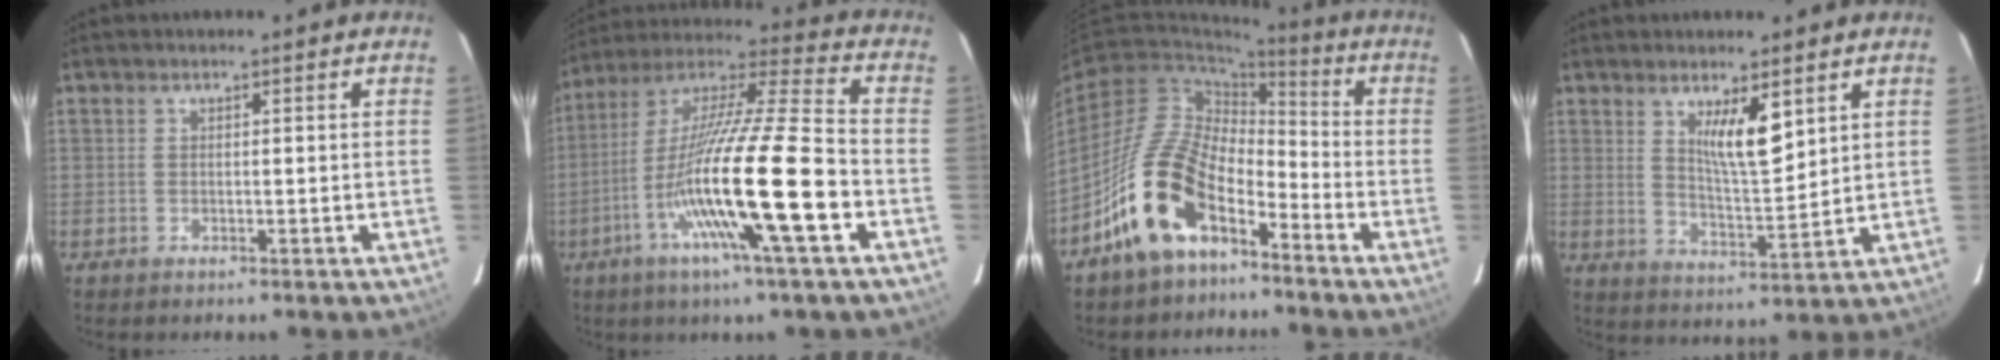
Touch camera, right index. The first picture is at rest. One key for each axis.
{"total": 20.1, "fx": -6.4, "fy": 0.0, "fz": 19.1, "tx": -0.366, "ty": -0.017, "tz": -0.122}
{"total": 12.3, "fx": -7.4, "fy": 5.6, "fz": 8.1, "tx": -0.174, "ty": 0.013, "tz": -0.141}
{"total": 6.9, "fx": 3.5, "fy": 1.2, "fz": 5.9, "tx": -0.103, "ty": -0.014, "tz": 0.067}